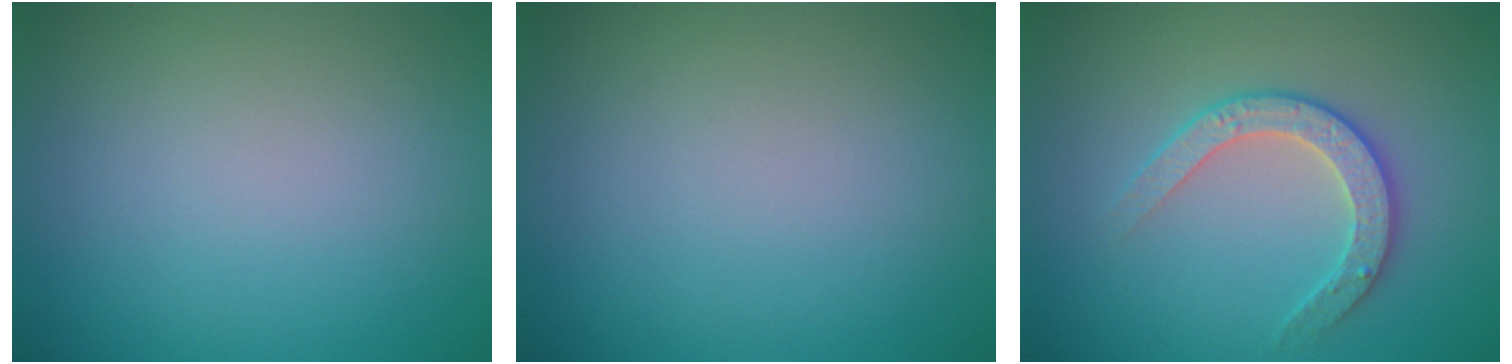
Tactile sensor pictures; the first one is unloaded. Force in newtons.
{"total": 0.0}
{"total": 2.9, "press": 2.8, "slide": 0.8}